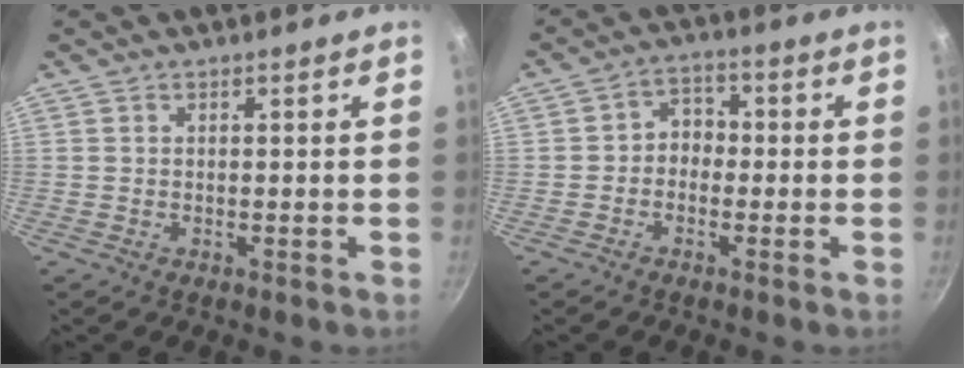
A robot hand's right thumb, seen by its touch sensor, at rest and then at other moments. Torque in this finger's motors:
{"motor_torque": [-0.50, -0.11, 0.01, 0.16, 0.04]}